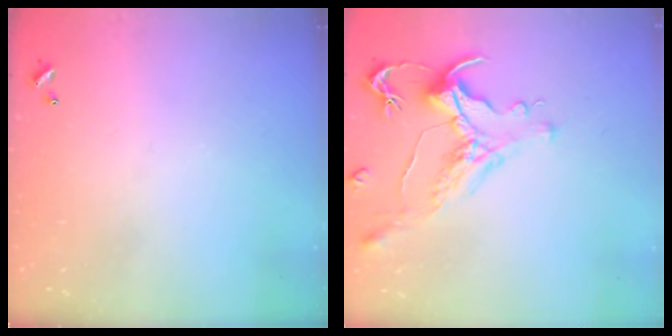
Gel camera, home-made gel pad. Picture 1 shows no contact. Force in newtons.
{"total": 1.6, "press": 1.0, "slide": 1.3}